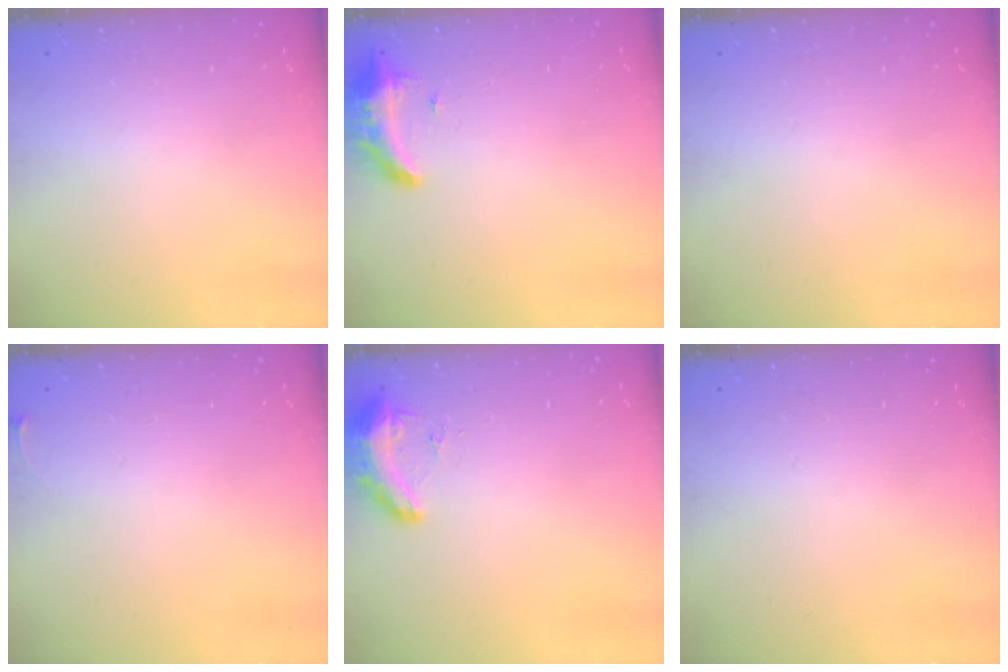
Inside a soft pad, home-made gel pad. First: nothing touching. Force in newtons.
{"total": 8.2, "press": 8.1, "slide": 1.6}
{"total": 0.0}
{"total": 2.6, "press": 2.6, "slide": 0.6}
{"total": 10.2, "press": 9.3, "slide": 4.2}
{"total": 0.0}